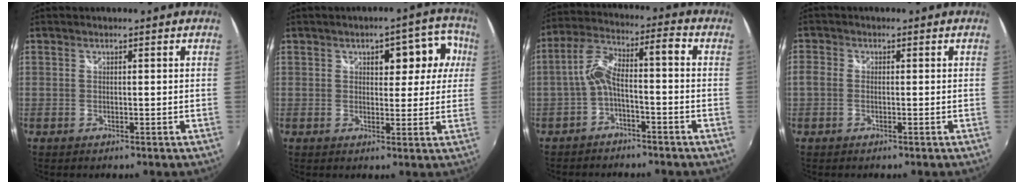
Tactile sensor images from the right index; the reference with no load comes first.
{"total": 8.2, "force": [2.3, 4.5, 6.5], "torque": [-0.087, 0.028, 0.032]}
{"total": 7.9, "force": [-2.9, 2.3, 7.0], "torque": [-0.154, 0.021, -0.051]}
{"total": 2.2, "force": [-0.6, 1.4, 1.5], "torque": [-0.034, 0.000, -0.016]}